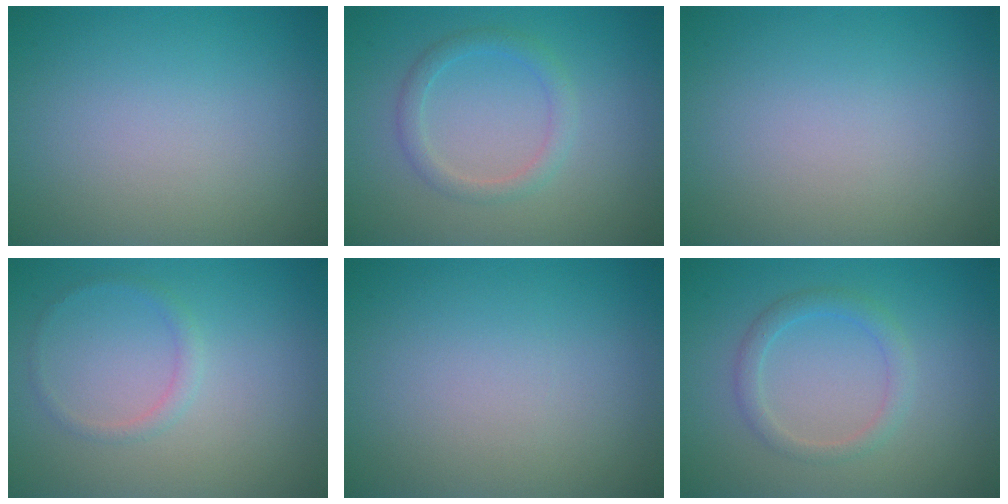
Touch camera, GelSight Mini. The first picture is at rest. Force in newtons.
{"total": 1.9, "press": 1.9, "slide": 0.1}
{"total": 0.0}
{"total": 1.0, "press": 1.0, "slide": 0.1}
{"total": 0.0}
{"total": 2.0, "press": 1.9, "slide": 0.1}